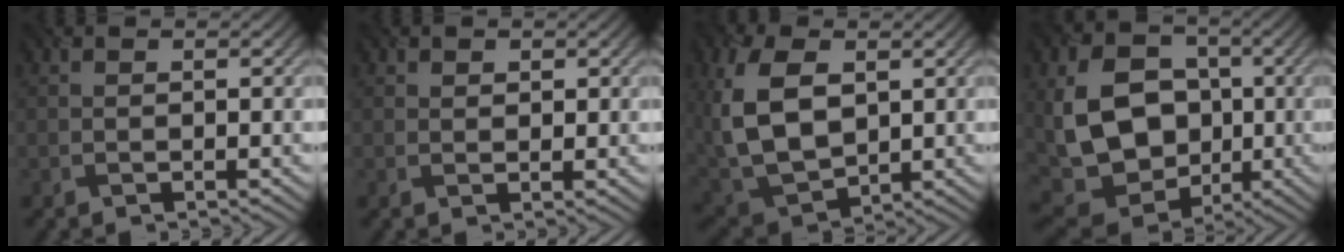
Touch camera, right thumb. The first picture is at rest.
{"total": 1.1, "force": [0.7, 0.7, 0.3], "torque": [-0.005, -0.003, 0.013]}
{"total": 12.6, "force": [2.2, 8.1, 9.4], "torque": [-0.246, -0.001, 0.049]}
{"total": 14.1, "force": [-0.7, 10.8, 9.0], "torque": [-0.195, -0.019, -0.013]}